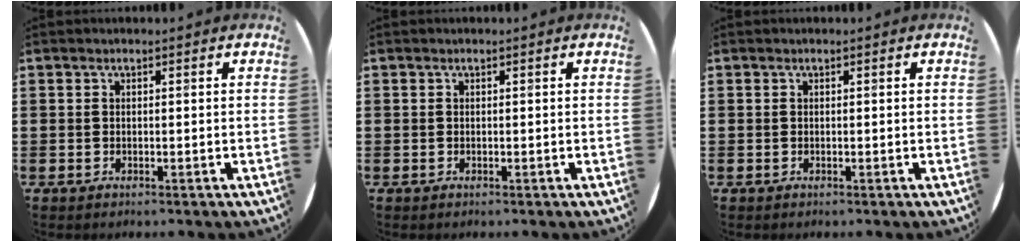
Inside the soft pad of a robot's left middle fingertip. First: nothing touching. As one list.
[{"total": 0.0}, {"total": 0.0}]